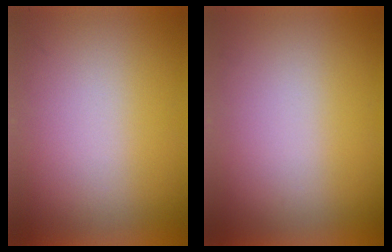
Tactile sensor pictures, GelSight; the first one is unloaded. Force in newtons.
{"total": 0.0}